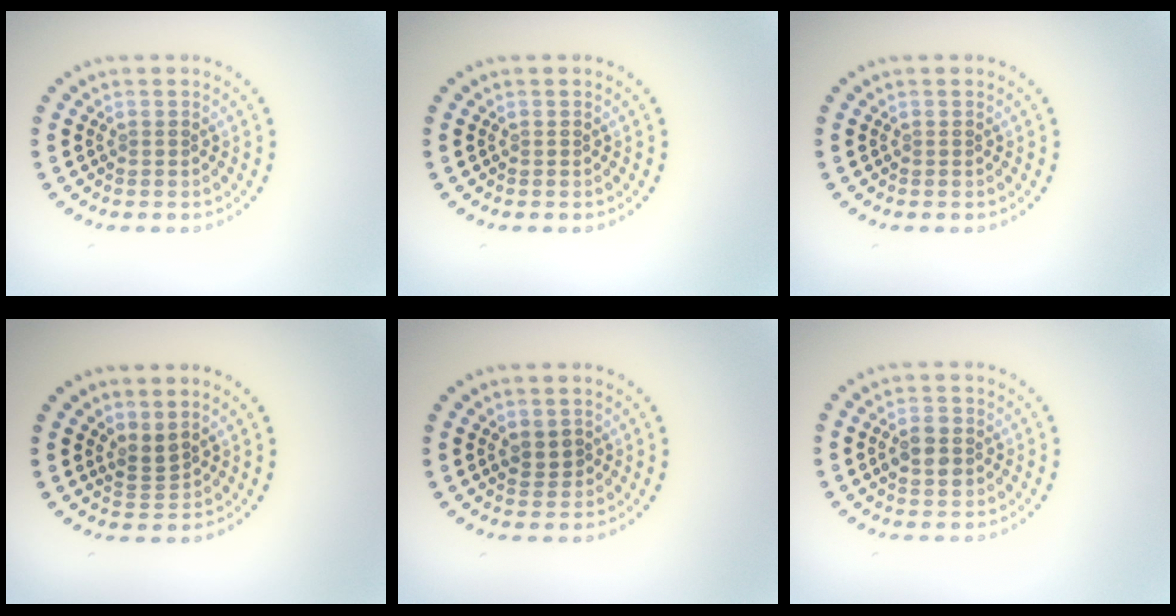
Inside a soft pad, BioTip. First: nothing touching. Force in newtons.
{"total": 0.0}
{"total": 0.0}
{"total": 1.9, "press": 1.3, "slide": 1.3}
{"total": 1.2, "press": 1.1, "slide": 0.5}
{"total": 2.8, "press": 2.8, "slide": 0.1}